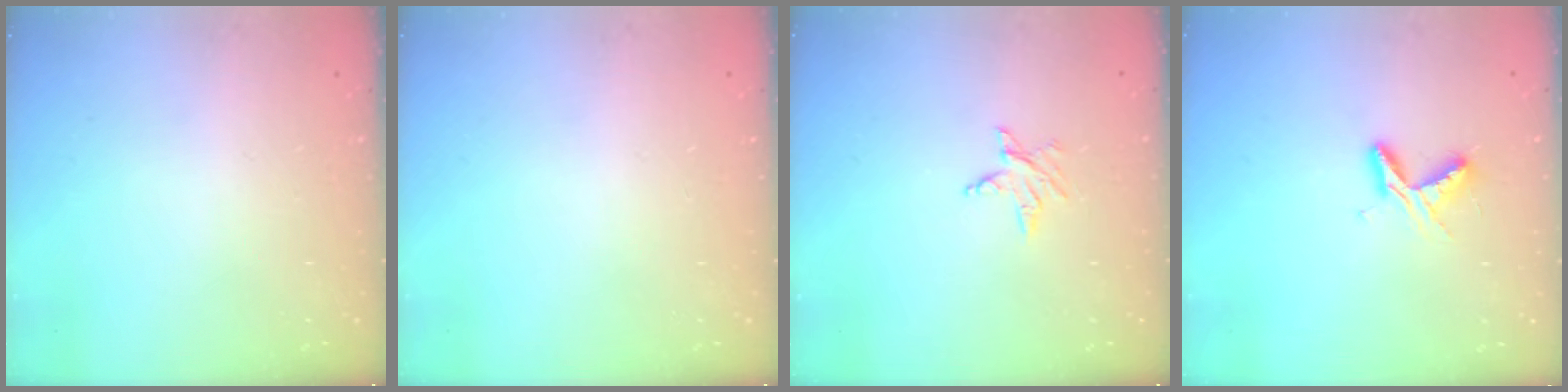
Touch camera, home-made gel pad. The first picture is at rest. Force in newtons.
{"total": 0.0}
{"total": 3.4, "press": 3.4, "slide": 0.5}
{"total": 5.3, "press": 5.3, "slide": 0.5}